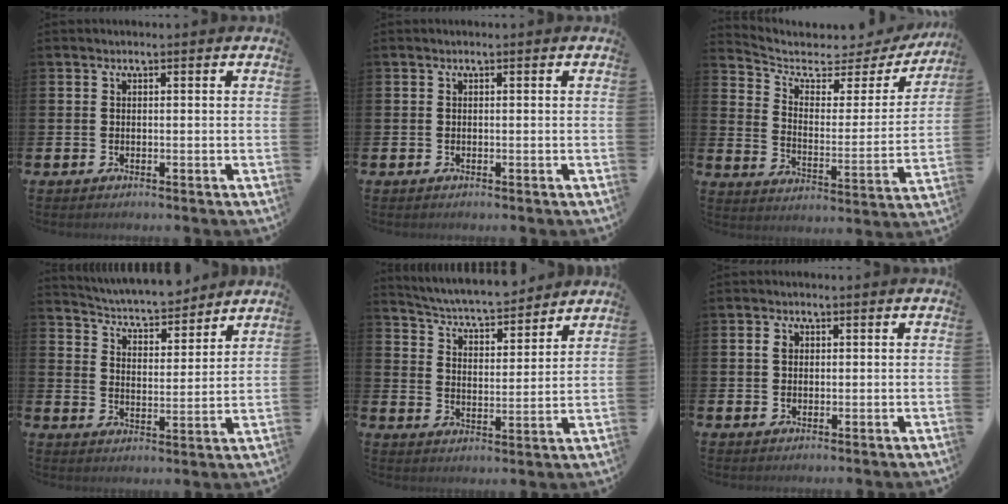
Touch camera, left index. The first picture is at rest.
{"total": 0.0}
{"total": 5.1, "force": [4.3, 2.2, 1.5], "torque": [-0.064, -0.037, 0.065]}
{"total": 5.4, "force": [5.2, 0.9, 0.7], "torque": [-0.045, -0.040, 0.089]}
{"total": 5.6, "force": [5.5, 0.7, 1.1], "torque": [-0.053, -0.044, 0.093]}
{"total": 1.8, "force": [0.8, 1.4, 0.9], "torque": [-0.004, 0.002, 0.011]}